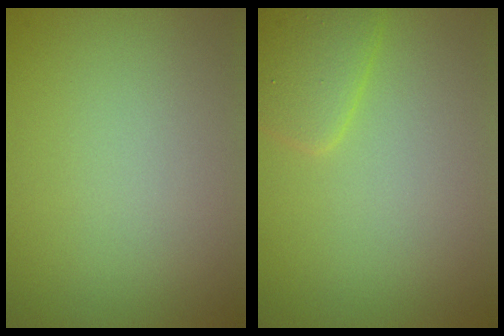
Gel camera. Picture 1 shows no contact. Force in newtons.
{"total": 2.3, "press": 2.3, "slide": 0.1}